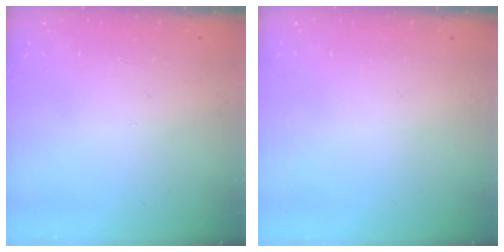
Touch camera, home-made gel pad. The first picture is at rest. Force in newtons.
{"total": 0.0}